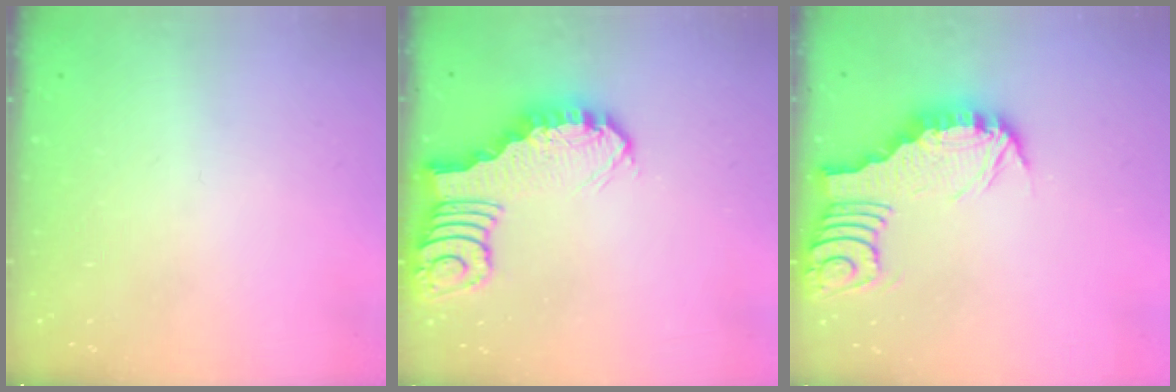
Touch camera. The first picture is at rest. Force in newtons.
{"total": 2.8, "press": 2.8, "slide": 0.4}
{"total": 3.4, "press": 3.4, "slide": 0.2}